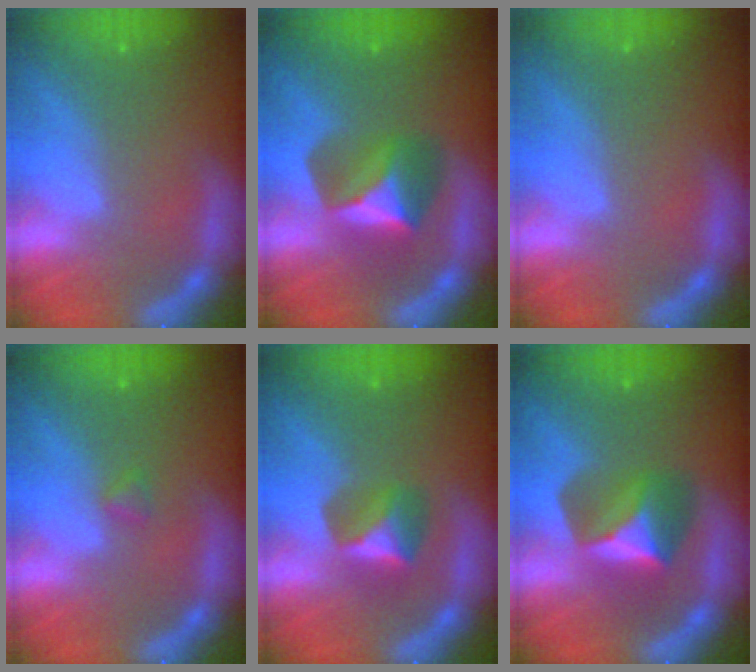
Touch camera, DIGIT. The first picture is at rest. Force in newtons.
{"total": 5.4}
{"total": 0.0}
{"total": 0.9}
{"total": 3.4}
{"total": 5.4}